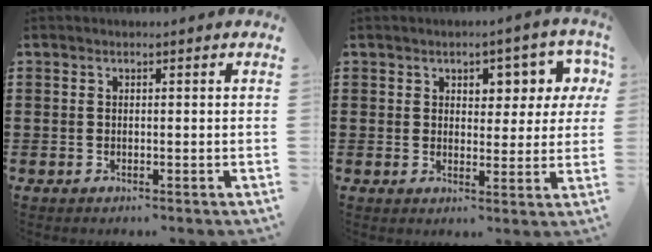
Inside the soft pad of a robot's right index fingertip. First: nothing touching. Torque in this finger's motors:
{"motor_torque": [0.98, 0.31, 0.55, 0.04]}